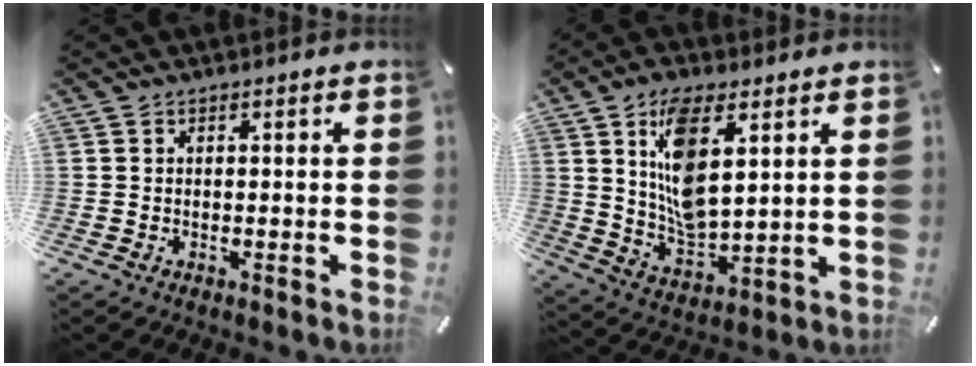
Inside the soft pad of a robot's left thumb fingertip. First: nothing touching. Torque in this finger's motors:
{"motor_torque": [0.49, 0.35, 0.48, 0.18, 0.17]}